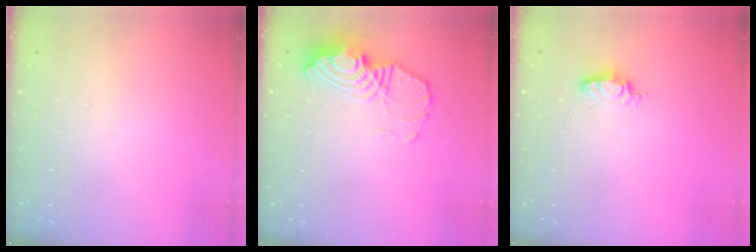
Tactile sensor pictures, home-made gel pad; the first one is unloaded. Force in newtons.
{"total": 11.9, "press": 11.9, "slide": 1.1}
{"total": 4.0, "press": 3.9, "slide": 0.5}